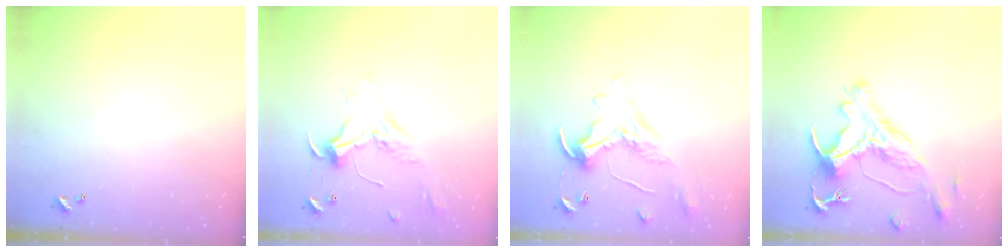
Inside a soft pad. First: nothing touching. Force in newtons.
{"total": 2.3, "press": 2.2, "slide": 0.7}
{"total": 1.1, "press": 0.8, "slide": 0.9}
{"total": 1.9, "press": 1.4, "slide": 1.2}